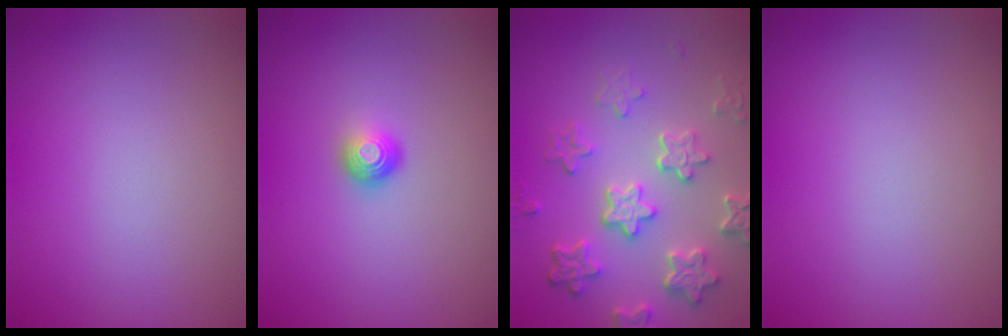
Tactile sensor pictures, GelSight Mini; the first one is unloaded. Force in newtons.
{"total": 1.6, "press": 1.1, "slide": 1.2}
{"total": 5.7, "press": 4.3, "slide": 3.8}
{"total": 0.0}